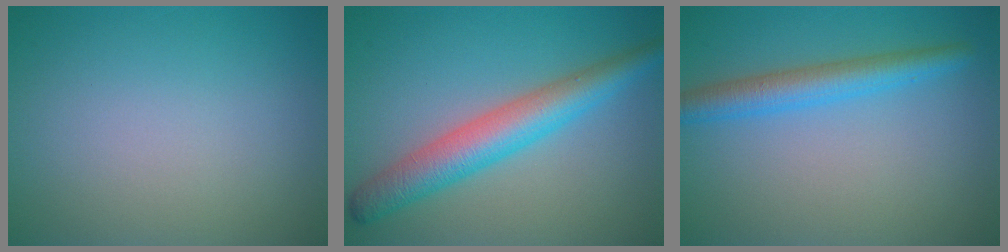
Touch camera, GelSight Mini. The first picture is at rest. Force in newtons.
{"total": 5.6, "press": 5.6, "slide": 0.1}
{"total": 3.6, "press": 3.6, "slide": 0.3}